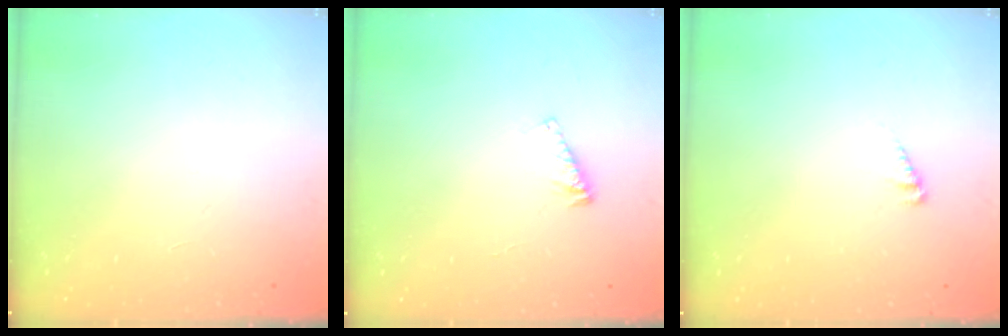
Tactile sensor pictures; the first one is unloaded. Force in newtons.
{"total": 2.3, "press": 2.3, "slide": 0.2}
{"total": 2.9, "press": 2.9, "slide": 0.3}